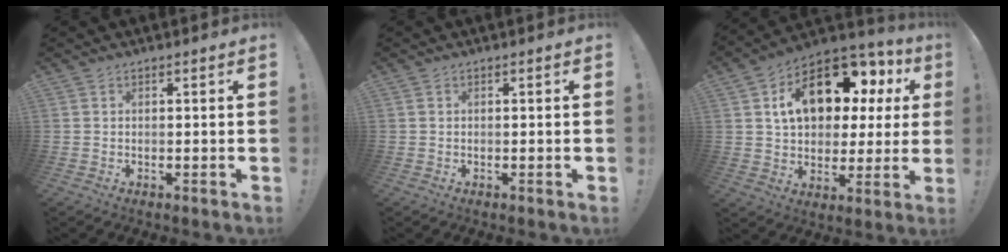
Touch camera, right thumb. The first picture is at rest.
{"total": 0.0}
{"total": 18.7, "force": [8.1, 11.1, 12.7], "torque": [-0.194, -0.038, 0.150]}